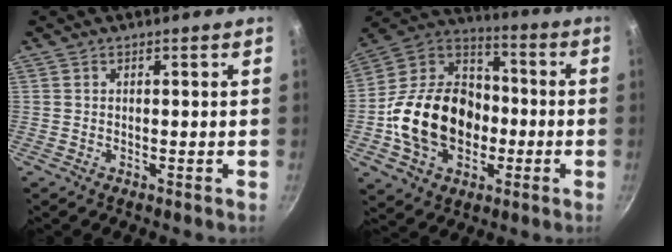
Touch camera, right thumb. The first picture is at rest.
{"total": 21.7, "force": [-3.9, 16.2, 13.9], "torque": [-0.214, 0.048, -0.072]}